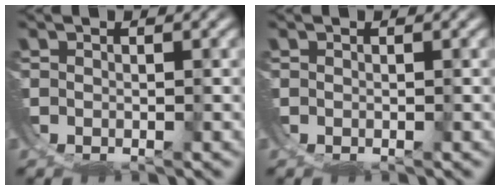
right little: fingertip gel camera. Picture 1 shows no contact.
{"total": 0.0}